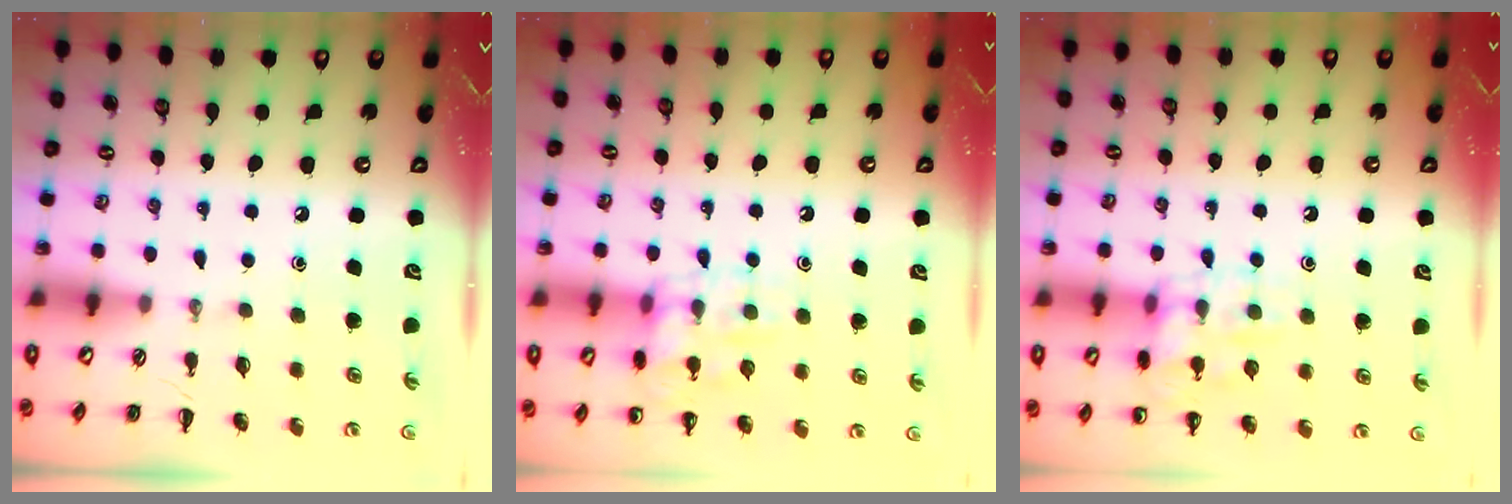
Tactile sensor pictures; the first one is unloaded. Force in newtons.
{"total": 12.0, "press": 12.0, "slide": 0.6}
{"total": 12.0, "press": 12.0, "slide": 0.6}